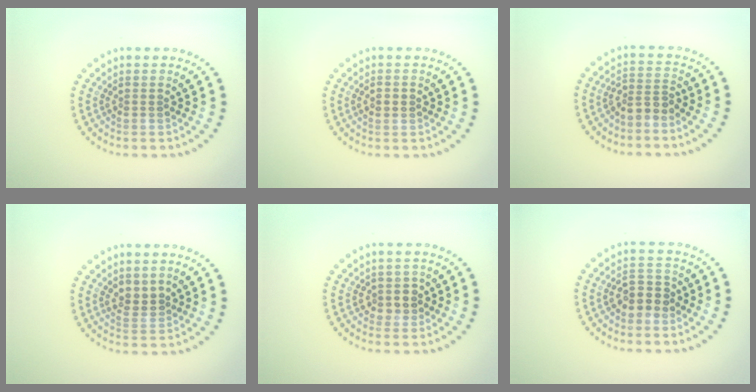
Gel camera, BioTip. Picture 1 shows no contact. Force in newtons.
{"total": 1.4, "press": 1.4, "slide": 0.0}
{"total": 2.4, "press": 1.7, "slide": 1.7}
{"total": 1.9, "press": 1.6, "slide": 1.0}
{"total": 1.9, "press": 1.6, "slide": 1.0}
{"total": 2.6, "press": 2.5, "slide": 0.8}